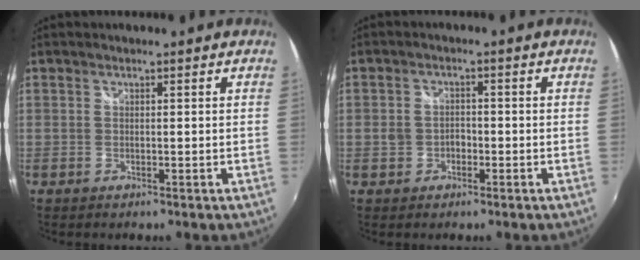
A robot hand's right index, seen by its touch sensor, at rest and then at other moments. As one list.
[{"total": 2.9, "force": [-1.1, 2.5, 1.1], "torque": [-0.021, 0.005, -0.017]}]